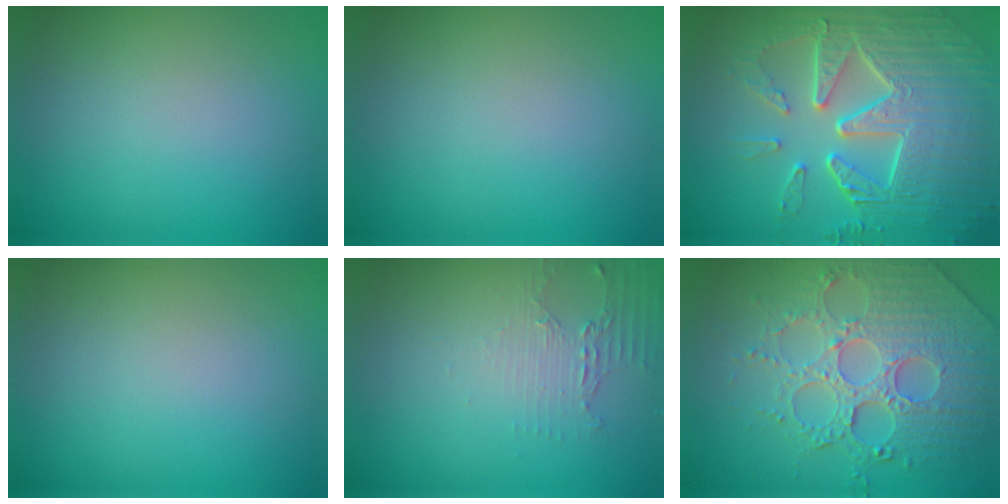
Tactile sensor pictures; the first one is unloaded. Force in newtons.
{"total": 0.0}
{"total": 9.8, "press": 6.6, "slide": 7.2}
{"total": 0.0}
{"total": 2.0, "press": 1.5, "slide": 1.3}
{"total": 8.1, "press": 6.0, "slide": 5.5}